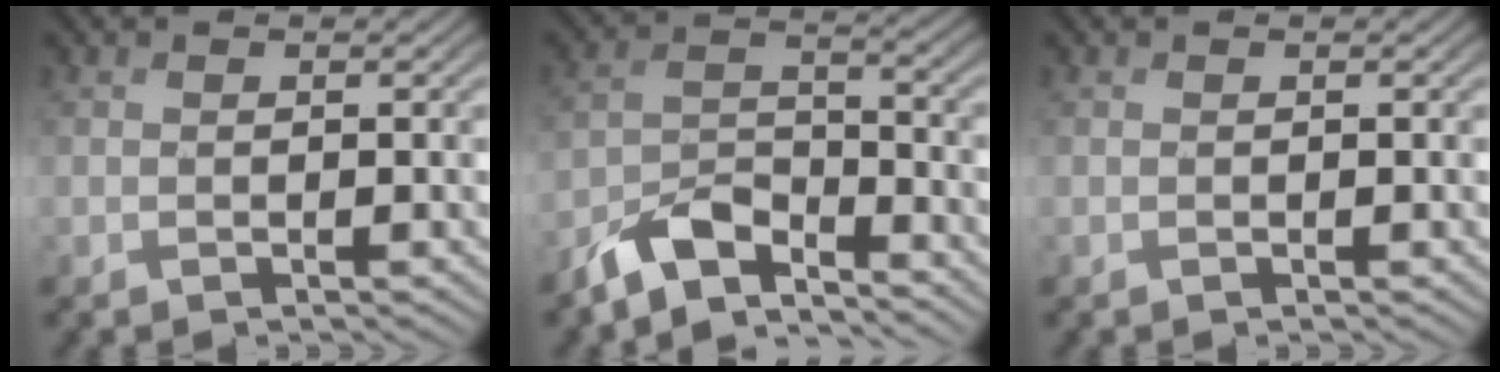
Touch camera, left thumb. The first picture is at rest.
{"total": 7.2, "force": [-5.8, 2.4, 3.4], "torque": [-0.069, -0.002, -0.124]}
{"total": 0.0}